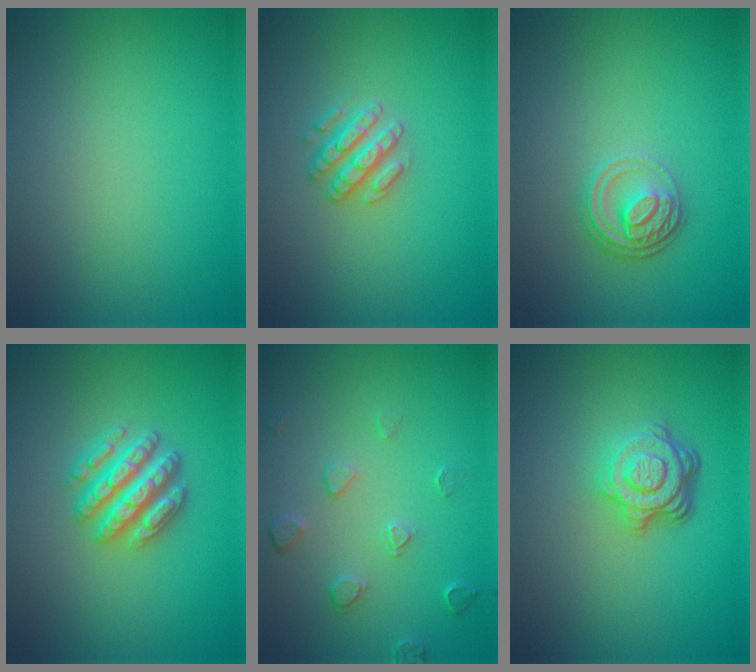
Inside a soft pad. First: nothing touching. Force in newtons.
{"total": 2.6, "press": 2.6, "slide": 0.3}
{"total": 2.8, "press": 2.3, "slide": 1.7}
{"total": 4.6, "press": 4.6, "slide": 0.8}
{"total": 2.0, "press": 1.3, "slide": 1.5}
{"total": 4.9, "press": 3.4, "slide": 3.5}